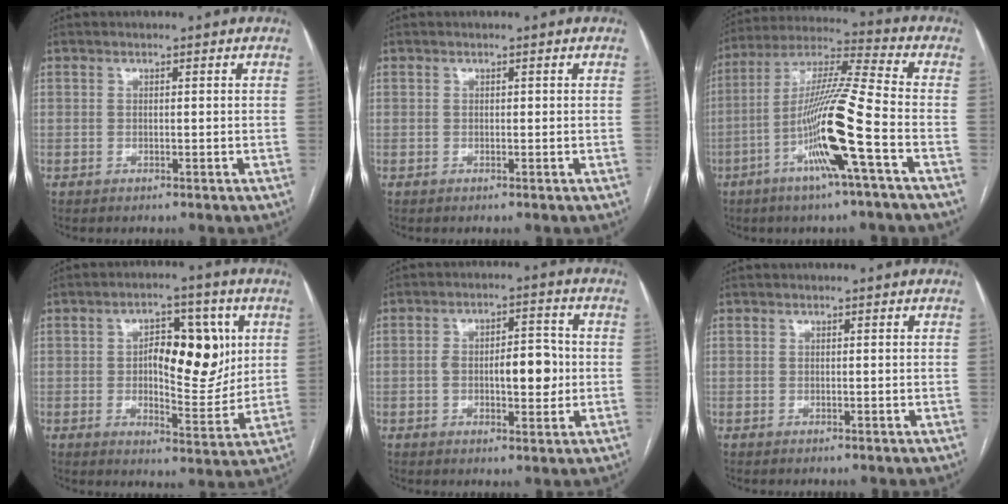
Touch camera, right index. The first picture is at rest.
{"total": 0.0}
{"total": 15.5, "force": [-5.5, -1.0, 14.5], "torque": [-0.281, -0.004, -0.108]}
{"total": 11.7, "force": [2.1, 4.9, 10.5], "torque": [-0.145, 0.014, 0.037]}
{"total": 8.2, "force": [-0.6, 3.2, 7.6], "torque": [-0.123, 0.015, -0.007]}
{"total": 0.0}